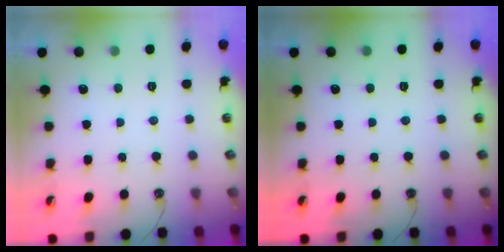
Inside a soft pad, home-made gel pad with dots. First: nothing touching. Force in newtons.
{"total": 0.0}